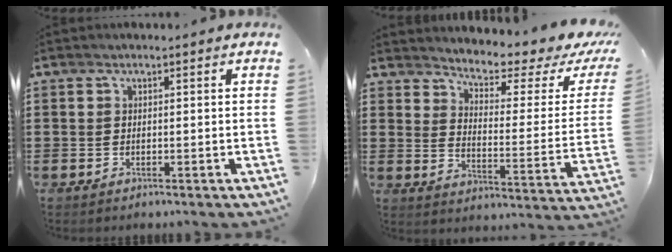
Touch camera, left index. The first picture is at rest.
{"total": 3.9, "force": [3.3, 0.5, 2.0], "torque": [-0.054, -0.032, 0.046]}